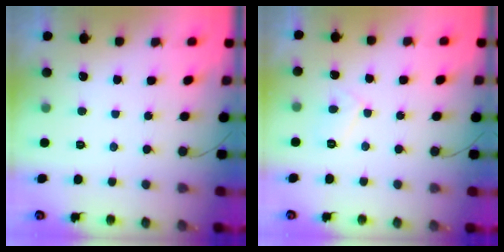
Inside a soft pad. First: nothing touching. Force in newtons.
{"total": 4.9, "press": 4.9, "slide": 0.5}